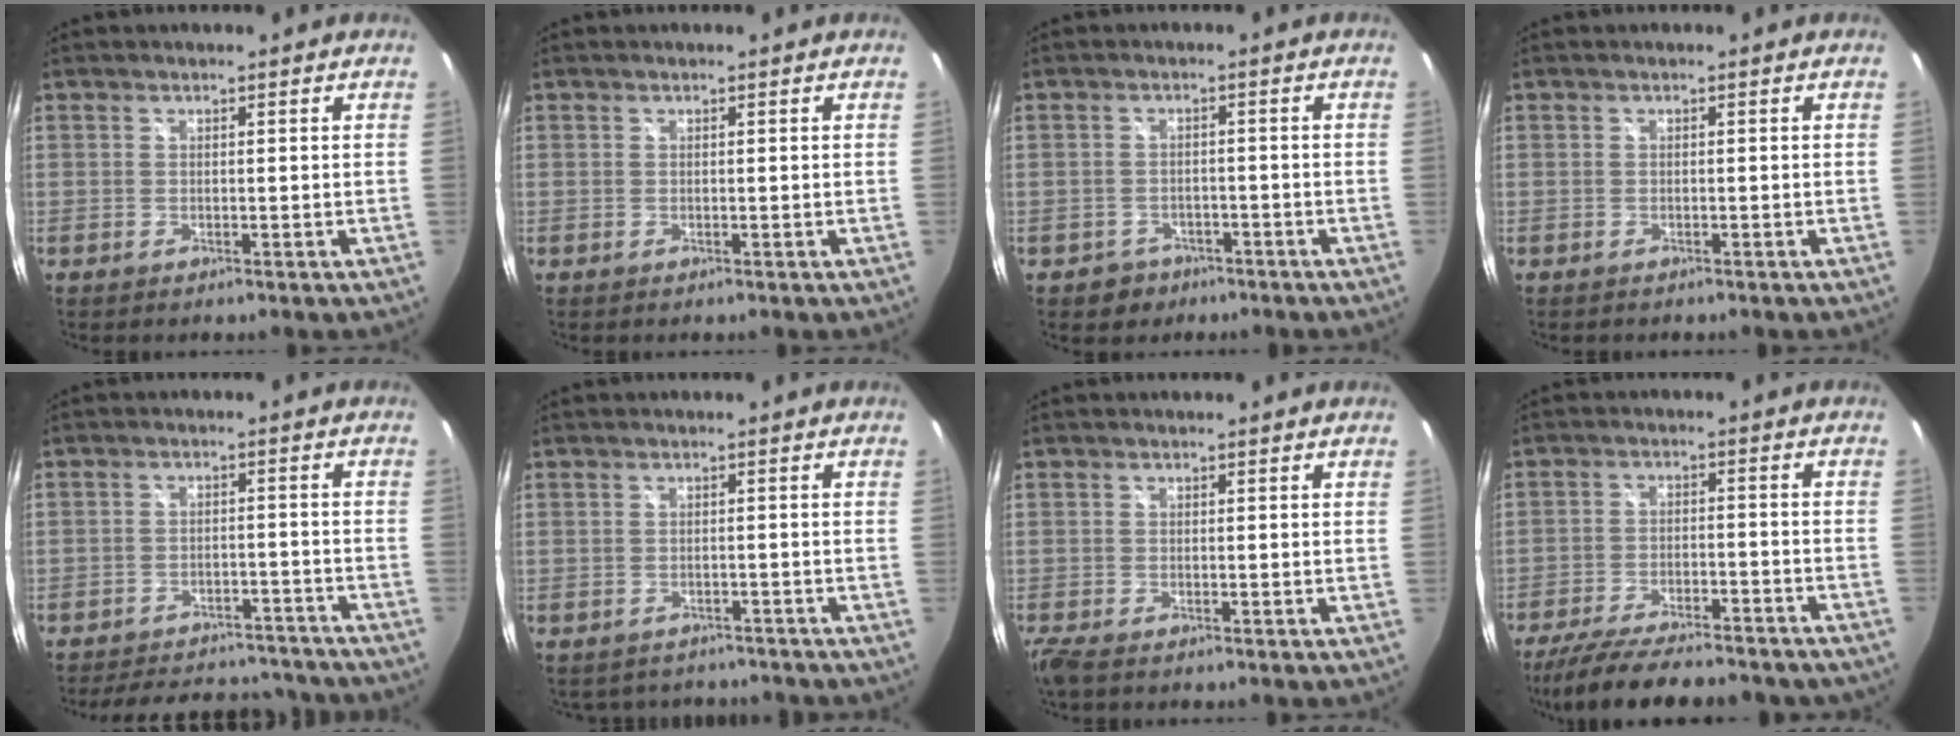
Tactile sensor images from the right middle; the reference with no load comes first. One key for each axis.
{"total": 0.0}
{"total": 4.0, "fx": -2.5, "fy": 3.1, "fz": 0.4, "tx": -0.022, "ty": 0.008, "tz": -0.032}
{"total": 0.8, "fx": -0.7, "fy": 0.3, "fz": 0.2, "tx": -0.008, "ty": 0.001, "tz": -0.009}
{"total": 18.3, "fx": -16.1, "fy": 6.4, "fz": 6.0, "tx": -0.126, "ty": 0.038, "tz": -0.192}
{"total": 6.0, "fx": -5.3, "fy": 2.6, "fz": 1.2, "tx": -0.023, "ty": -0.003, "tz": -0.065}
{"total": 3.1, "fx": -2.3, "fy": 0.8, "fz": 1.9, "tx": -0.043, "ty": -0.016, "tz": -0.045}
{"total": 22.2, "fx": -18.7, "fy": 5.7, "fz": 10.6, "tx": -0.203, "ty": -0.033, "tz": -0.262}